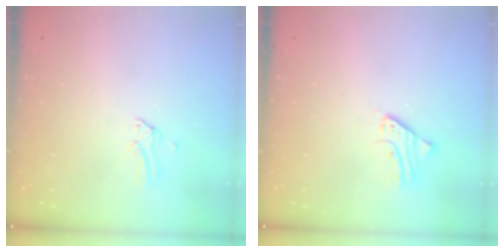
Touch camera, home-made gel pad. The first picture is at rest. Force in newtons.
{"total": 2.5, "press": 2.5, "slide": 0.2}